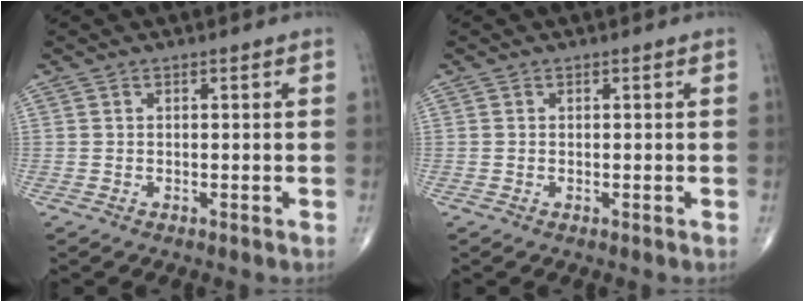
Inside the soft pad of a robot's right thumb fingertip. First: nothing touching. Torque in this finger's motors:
{"motor_torque": [-0.26, -0.13, -0.12, -0.20, -0.01]}